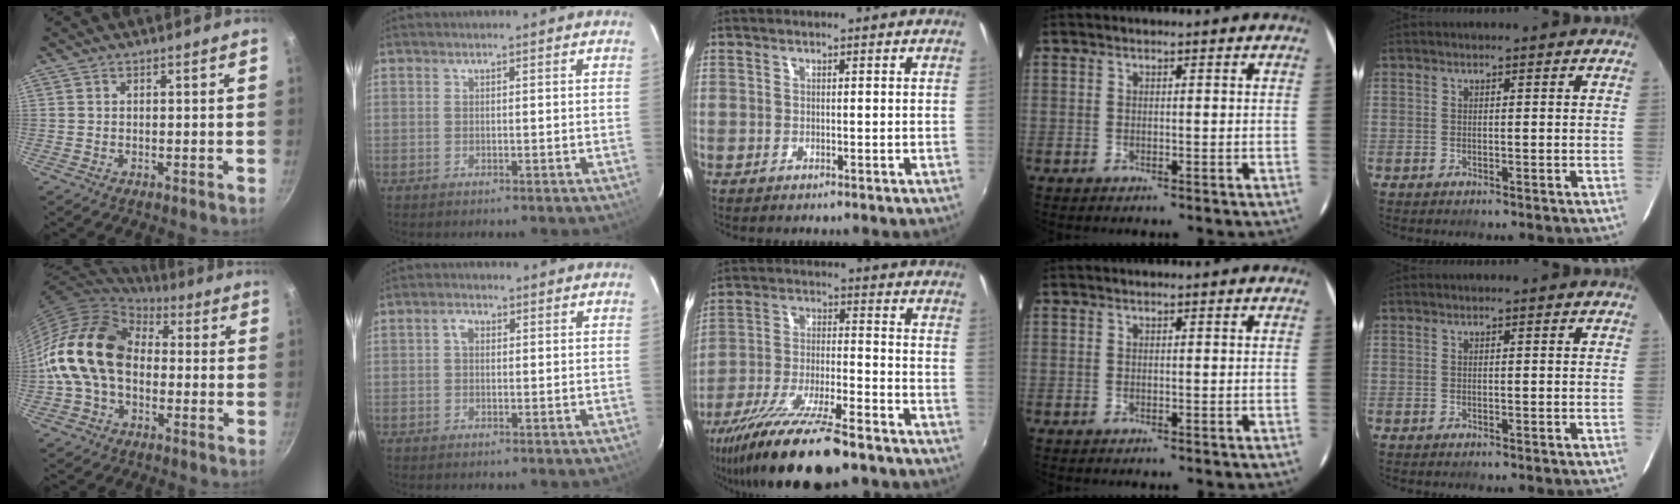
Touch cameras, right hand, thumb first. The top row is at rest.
{"thumb": {"total": 17.9, "force": [-0.2, 12.8, 12.6], "torque": [-0.208, 0.041, -0.019]}, "index": {"total": 1.9, "force": [0.3, 1.4, 1.2], "torque": [-0.022, 0.008, 0.002]}, "middle": {"total": 19.4, "force": [-14.6, 4.0, 12.1], "torque": [-0.232, -0.041, -0.249]}}